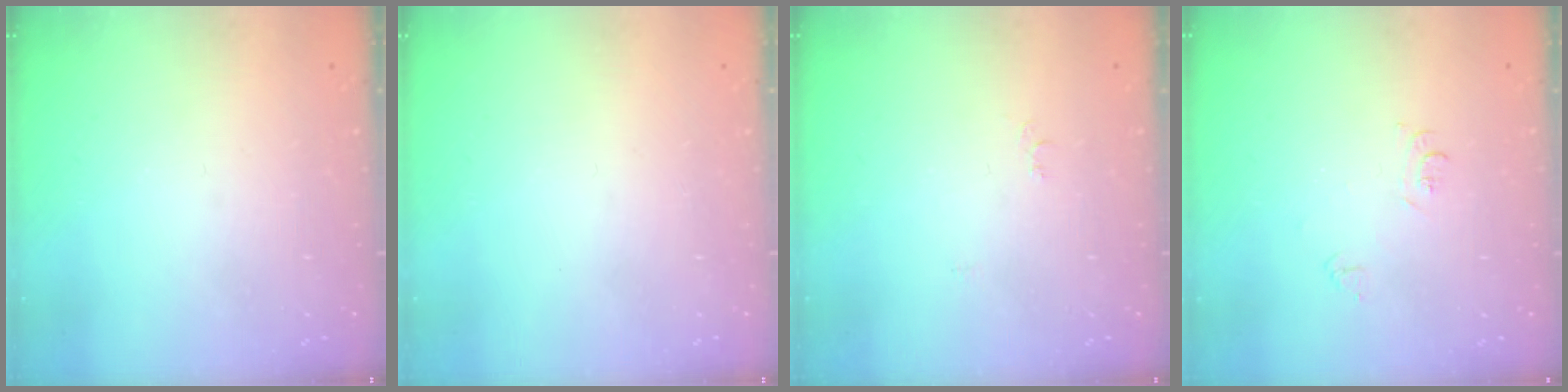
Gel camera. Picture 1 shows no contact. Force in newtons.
{"total": 1.6, "press": 1.6, "slide": 0.1}
{"total": 4.3, "press": 4.3, "slide": 0.6}
{"total": 4.9, "press": 4.9, "slide": 0.7}